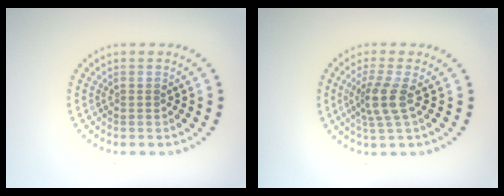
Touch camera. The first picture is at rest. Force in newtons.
{"total": 2.7, "press": 2.1, "slide": 1.8}